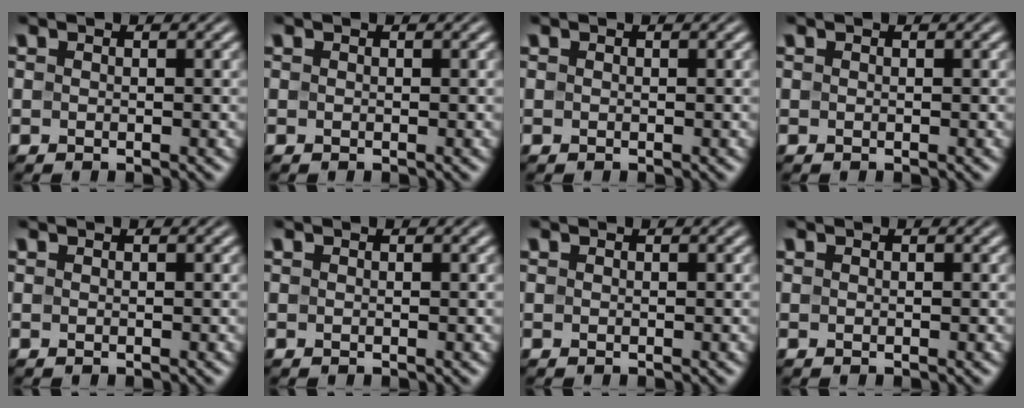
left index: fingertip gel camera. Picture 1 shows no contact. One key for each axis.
{"total": 0.0}
{"total": 0.0}
{"total": 0.0}
{"total": 0.0}
{"total": 0.0}
{"total": 0.0}
{"total": 0.0}